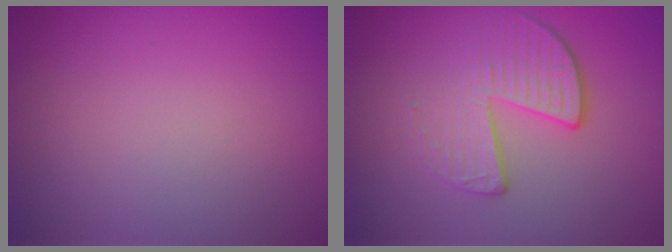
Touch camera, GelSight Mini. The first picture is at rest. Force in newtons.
{"total": 3.9, "press": 2.7, "slide": 2.8}